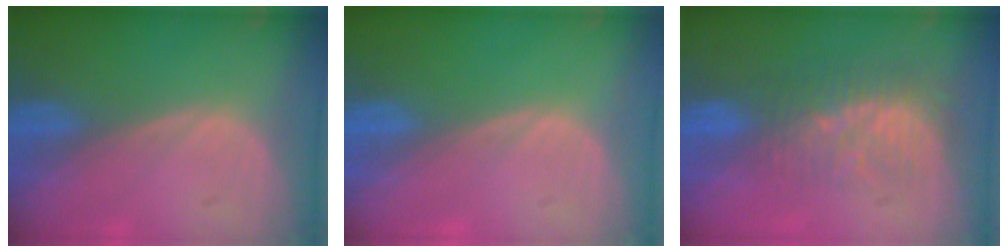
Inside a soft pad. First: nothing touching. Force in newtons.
{"total": 0.0}
{"total": 9.0, "press": 7.5, "slide": 5.0}